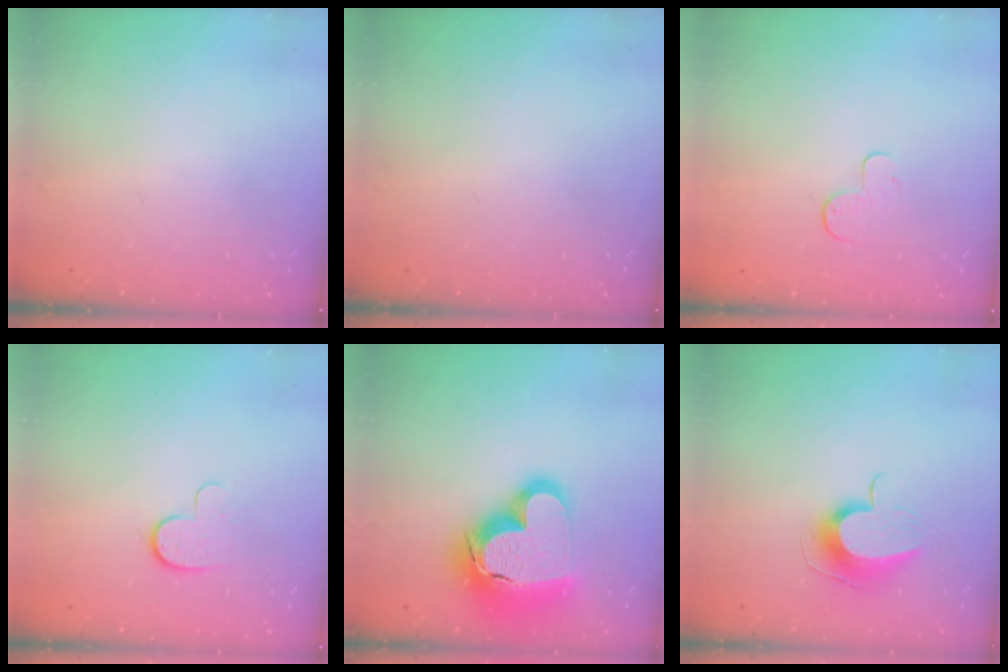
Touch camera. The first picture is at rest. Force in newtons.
{"total": 0.0}
{"total": 4.8, "press": 4.8, "slide": 0.5}
{"total": 5.4, "press": 5.3, "slide": 1.2}
{"total": 22.8, "press": 22.6, "slide": 2.2}
{"total": 9.2, "press": 9.2, "slide": 0.5}